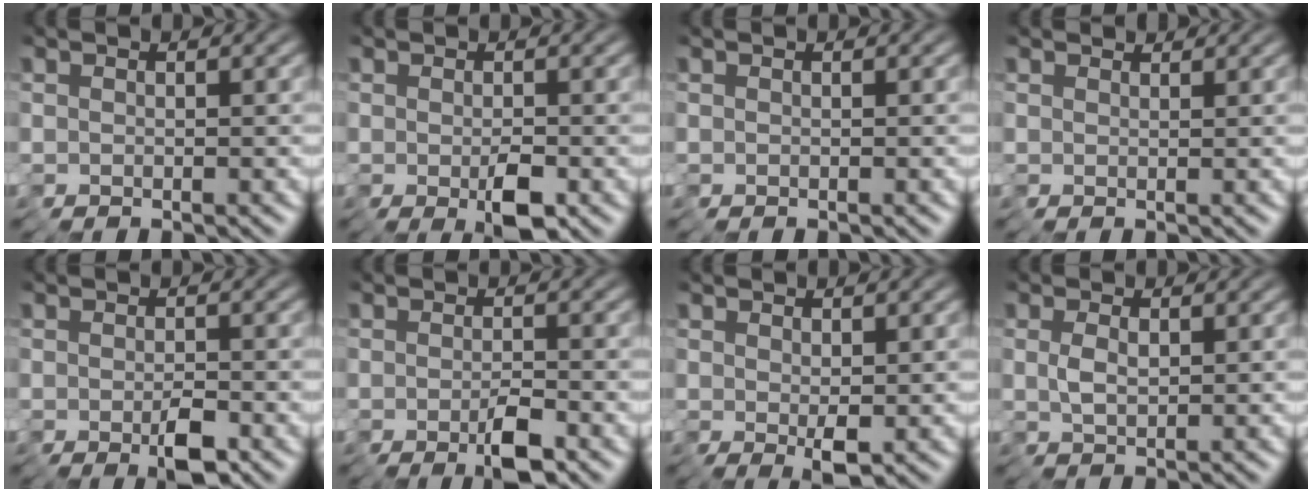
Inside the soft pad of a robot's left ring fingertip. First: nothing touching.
{"total": 2.5, "force": [-0.6, 0.9, 2.2], "torque": [-0.038, -0.001, -0.004]}
{"total": 0.0}
{"total": 0.7, "force": [0.5, 0.5, 0.2], "torque": [-0.008, 0.007, 0.006]}
{"total": 2.4, "force": [-0.9, 0.8, 2.1], "torque": [-0.035, 0.000, -0.011]}
{"total": 2.6, "force": [-1.2, 0.6, 2.2], "torque": [-0.038, 0.001, -0.017]}
{"total": 1.7, "force": [0.2, 0.7, 1.5], "torque": [-0.030, 0.000, 0.013]}
{"total": 1.4, "force": [0.8, 0.5, 1.1], "torque": [-0.028, 0.007, 0.017]}